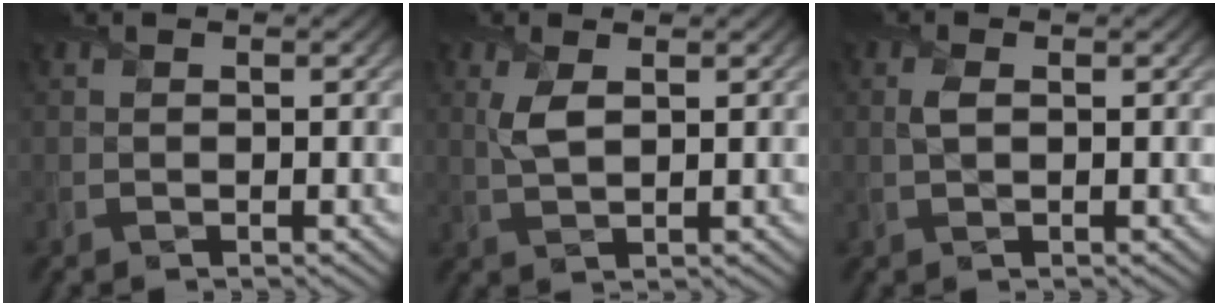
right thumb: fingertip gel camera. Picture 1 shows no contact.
{"total": 2.8, "force": [1.0, 1.2, 2.3], "torque": [-0.059, -0.001, 0.023]}
{"total": 1.0, "force": [0.0, 0.5, 0.8], "torque": [-0.019, 0.000, 0.003]}